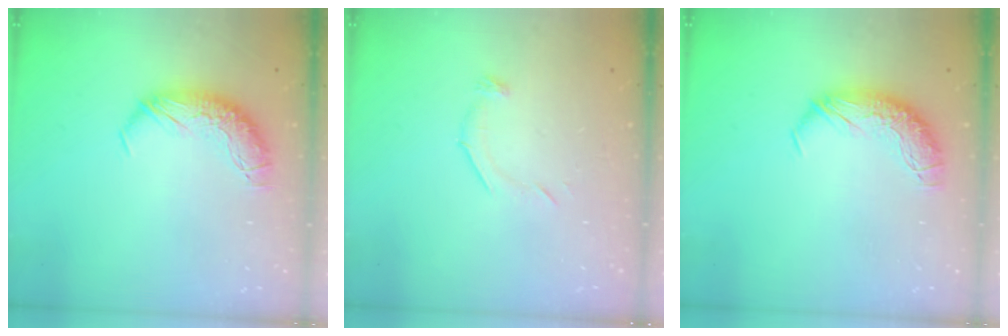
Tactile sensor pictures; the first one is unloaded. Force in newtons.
{"total": 7.1, "press": 7.1, "slide": 1.0}
{"total": 0.0}